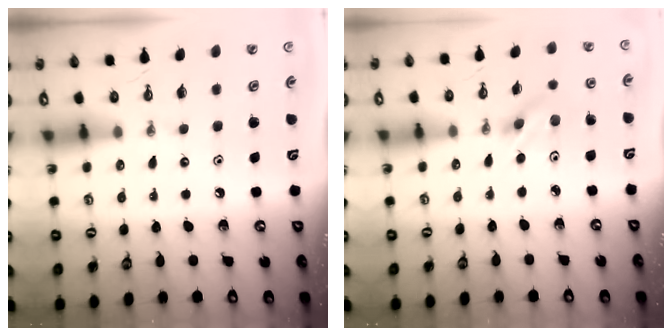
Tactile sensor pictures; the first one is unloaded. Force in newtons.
{"total": 2.6, "press": 2.4, "slide": 0.8}